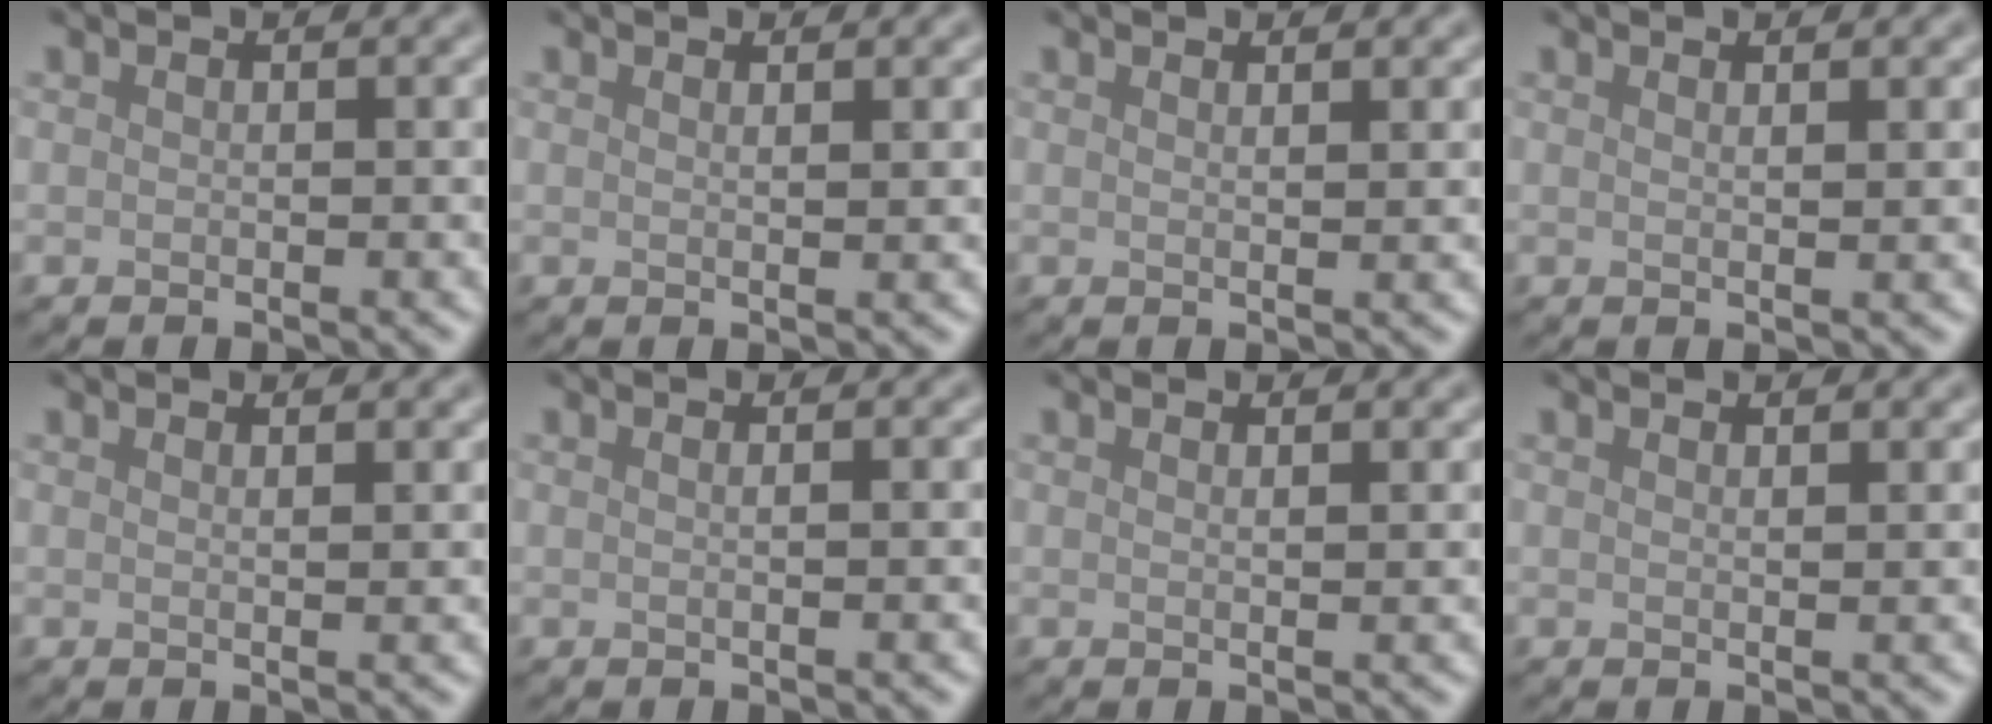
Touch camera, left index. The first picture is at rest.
{"total": 1.7, "force": [0.9, 0.5, 1.4], "torque": [-0.015, 0.002, 0.003]}
{"total": 2.1, "force": [1.2, 0.7, 1.6], "torque": [-0.016, 0.005, 0.002]}
{"total": 2.0, "force": [1.0, 0.7, 1.7], "torque": [-0.019, 0.003, 0.000]}
{"total": 2.2, "force": [1.2, 0.8, 1.7], "torque": [-0.017, 0.006, -0.002]}
{"total": 2.3, "force": [0.6, 1.0, 2.0], "torque": [-0.012, 0.001, -0.014]}
{"total": 2.2, "force": [1.1, 0.7, 1.7], "torque": [-0.018, 0.004, -0.002]}
{"total": 1.9, "force": [1.1, 0.6, 1.4], "torque": [-0.013, 0.003, 0.003]}